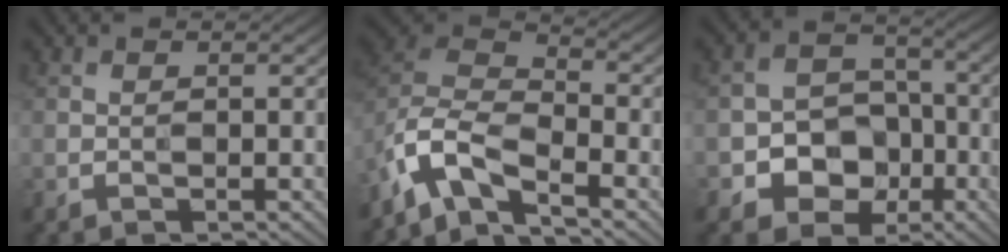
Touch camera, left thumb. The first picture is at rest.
{"total": 8.2, "force": [-6.3, 2.5, 4.6], "torque": [-0.103, -0.002, -0.147]}
{"total": 7.3, "force": [-2.8, 6.0, 3.1], "torque": [-0.037, -0.005, -0.071]}